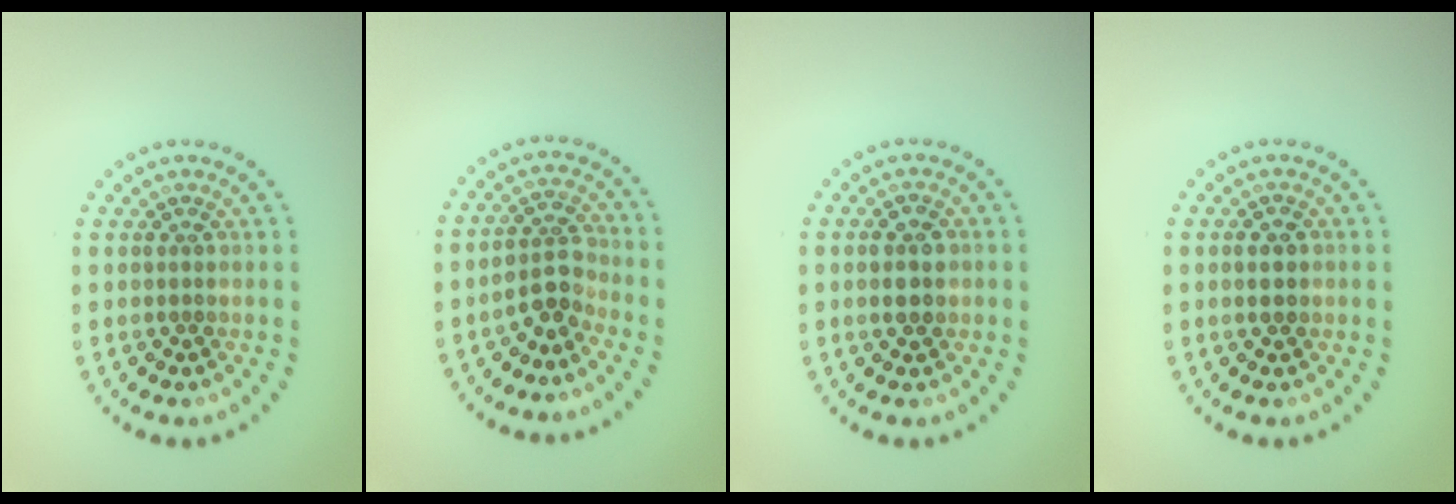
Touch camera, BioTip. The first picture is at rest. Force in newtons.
{"total": 2.7, "press": 2.4, "slide": 1.2}
{"total": 2.4, "press": 2.4, "slide": 0.3}
{"total": 2.2, "press": 2.2, "slide": 0.1}